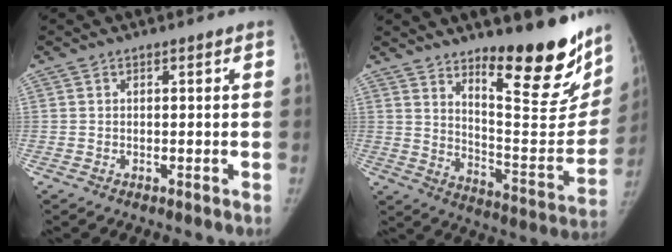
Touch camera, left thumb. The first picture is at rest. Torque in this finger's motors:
{"motor_torque": [0.73, -0.19, 1.48, -1.29, 0.30]}